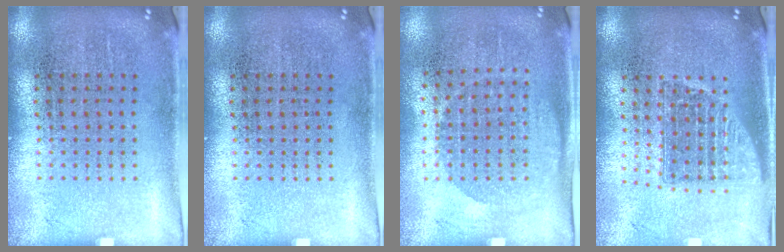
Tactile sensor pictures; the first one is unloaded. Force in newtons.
{"total": 0.0}
{"total": 1.1, "press": 1.0, "slide": 0.4}
{"total": 1.4, "press": 1.1, "slide": 0.9}